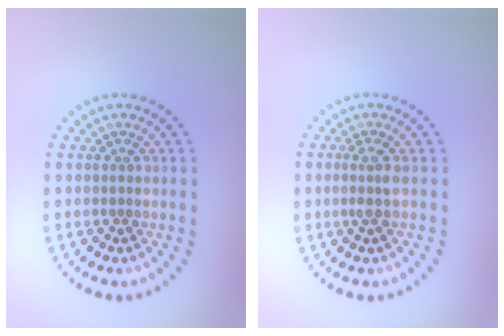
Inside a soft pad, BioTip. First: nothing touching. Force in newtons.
{"total": 1.4, "press": 1.1, "slide": 0.9}